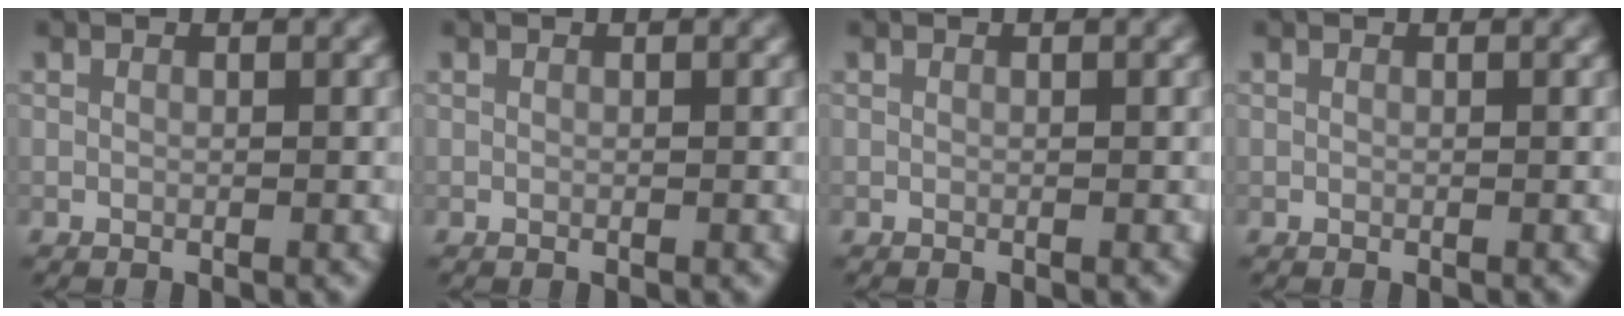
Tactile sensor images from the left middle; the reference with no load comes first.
{"total": 0.0}
{"total": 0.0}
{"total": 0.0}